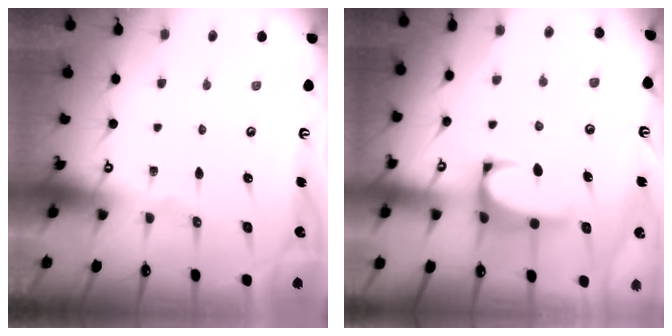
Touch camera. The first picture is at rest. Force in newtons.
{"total": 1.8, "press": 1.7, "slide": 0.8}